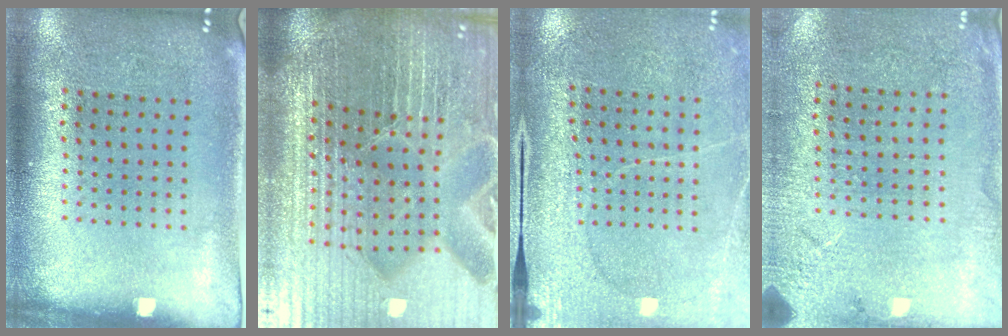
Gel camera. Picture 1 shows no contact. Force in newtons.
{"total": 6.7, "press": 6.0, "slide": 3.1}
{"total": 3.0, "press": 3.0, "slide": 0.1}
{"total": 2.6, "press": 2.6, "slide": 0.4}